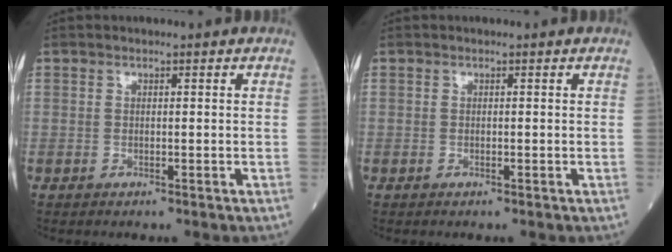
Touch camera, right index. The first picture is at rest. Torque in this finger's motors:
{"motor_torque": [0.07, 0.09, 0.04, 0.00]}